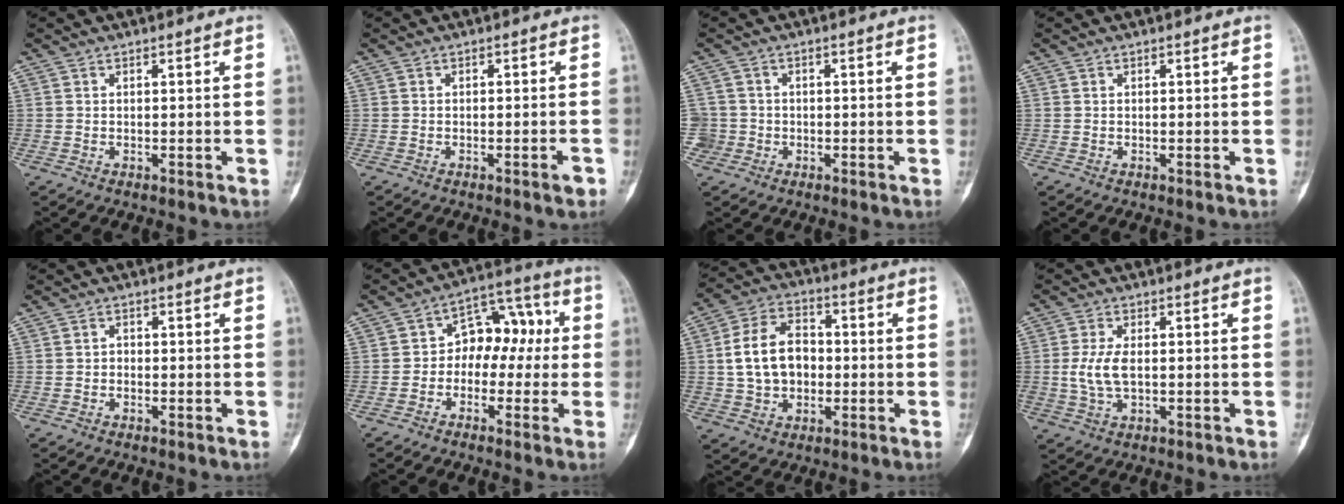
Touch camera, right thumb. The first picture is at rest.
{"total": 1.9, "force": [-1.0, 0.4, 1.5], "torque": [-0.023, 0.003, -0.015]}
{"total": 3.2, "force": [-0.9, 3.1, -0.2], "torque": [0.019, 0.014, -0.021]}
{"total": 0.0}
{"total": 1.0, "force": [-0.3, 0.9, 0.4], "torque": [0.003, 0.005, -0.010]}
{"total": 10.3, "force": [-0.3, 7.4, 7.2], "torque": [-0.063, 0.044, -0.020]}
{"total": 12.5, "force": [0.1, 9.0, 8.7], "torque": [-0.134, 0.021, -0.002]}
{"total": 5.8, "force": [0.0, 3.0, 5.0], "torque": [-0.113, 0.000, 0.001]}